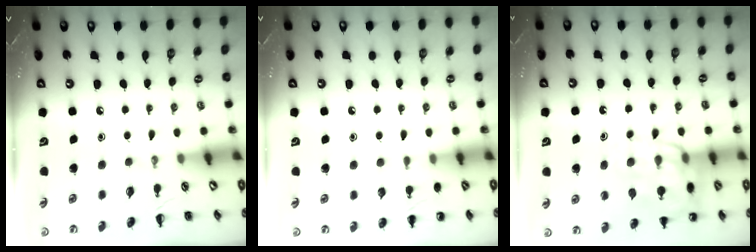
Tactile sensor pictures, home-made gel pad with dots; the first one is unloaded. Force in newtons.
{"total": 5.4, "press": 5.1, "slide": 1.7}
{"total": 14.6, "press": 14.5, "slide": 1.8}